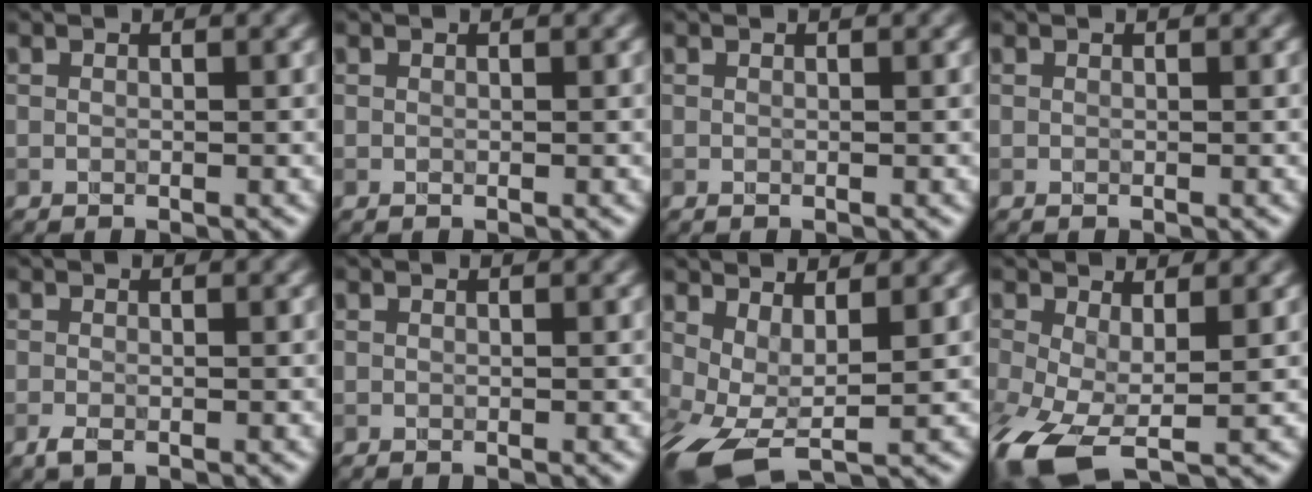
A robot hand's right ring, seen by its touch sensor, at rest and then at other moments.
{"total": 0.0}
{"total": 0.0}
{"total": 0.0}
{"total": 1.1, "force": [-0.6, 0.4, 0.8], "torque": [-0.018, -0.003, -0.012]}
{"total": 0.0}
{"total": 5.9, "force": [0.1, 2.6, 5.2], "torque": [-0.112, -0.013, 0.004]}
{"total": 6.7, "force": [-2.3, 3.1, 5.5], "torque": [-0.132, -0.022, -0.045]}